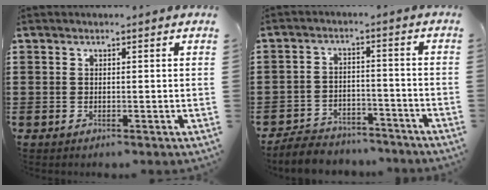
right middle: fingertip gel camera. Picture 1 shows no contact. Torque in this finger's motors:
{"motor_torque": [0.22, -0.21, 0.22, 0.06]}